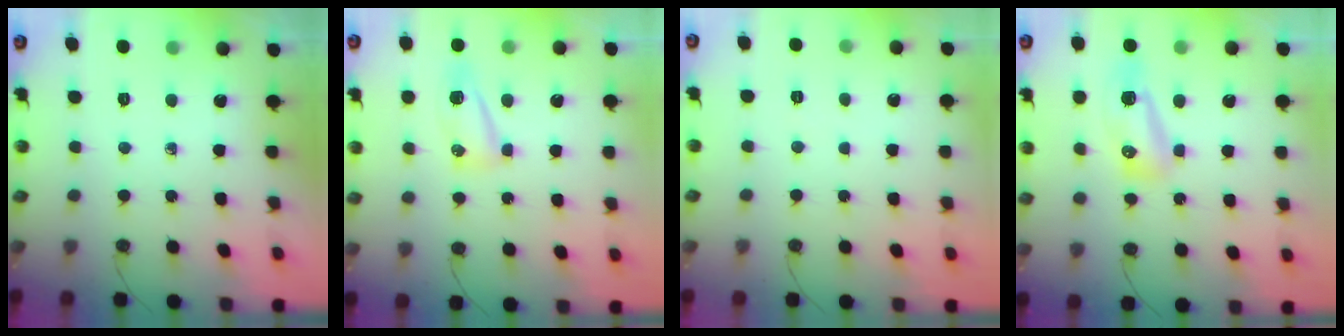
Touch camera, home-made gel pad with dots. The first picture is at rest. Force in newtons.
{"total": 6.6, "press": 6.5, "slide": 1.1}
{"total": 13.1, "press": 2.6, "slide": 12.8}
{"total": 8.6, "press": 8.4, "slide": 1.9}